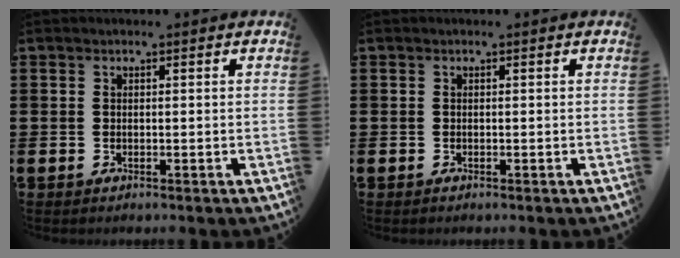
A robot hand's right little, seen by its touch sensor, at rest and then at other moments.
{"total": 0.0}